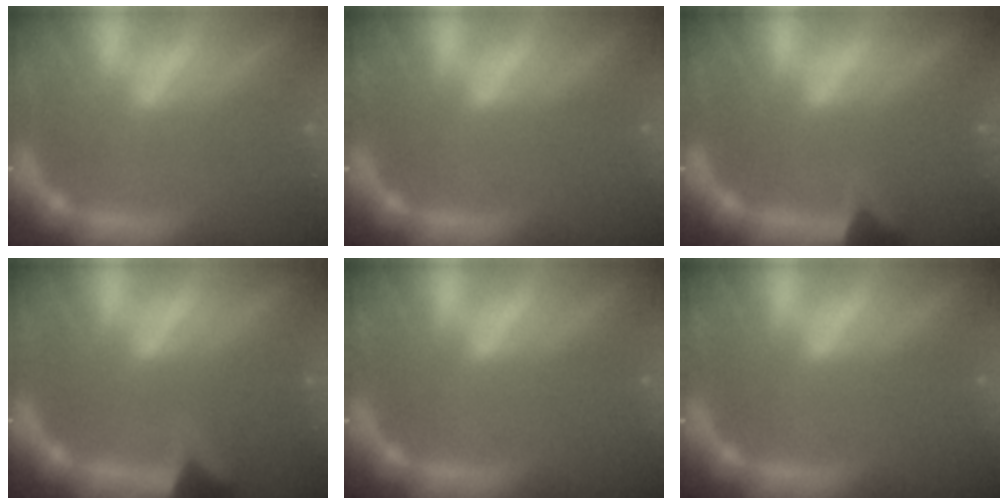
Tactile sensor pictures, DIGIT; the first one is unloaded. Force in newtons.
{"total": 0.0}
{"total": 2.4}
{"total": 2.9}
{"total": 0.0}
{"total": 0.0}